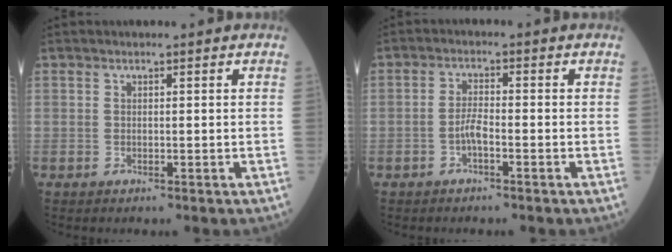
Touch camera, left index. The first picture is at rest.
{"total": 2.5, "force": [-1.3, 0.5, 2.1], "torque": [-0.042, 0.002, -0.028]}